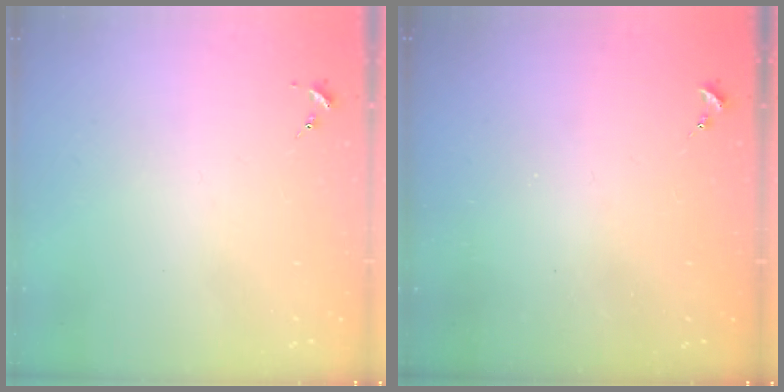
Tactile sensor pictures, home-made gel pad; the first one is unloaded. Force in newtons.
{"total": 0.0}